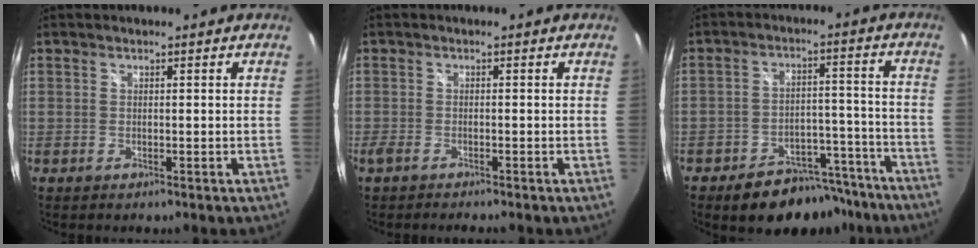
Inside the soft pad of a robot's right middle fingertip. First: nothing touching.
{"total": 2.6, "force": [-2.3, 0.5, 1.1], "torque": [-0.031, -0.011, -0.046]}
{"total": 13.6, "force": [-11.0, 6.5, 4.7], "torque": [-0.087, 0.031, -0.138]}